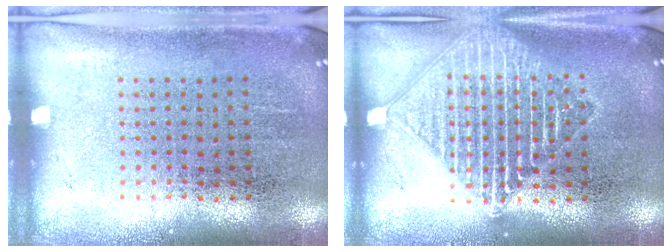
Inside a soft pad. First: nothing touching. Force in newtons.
{"total": 3.4, "press": 3.3, "slide": 0.4}